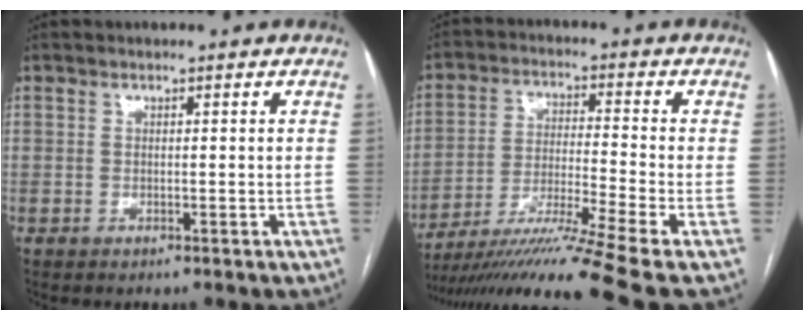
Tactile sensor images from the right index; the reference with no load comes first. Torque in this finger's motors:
{"motor_torque": [1.40, -0.74, 0.73, 0.16]}